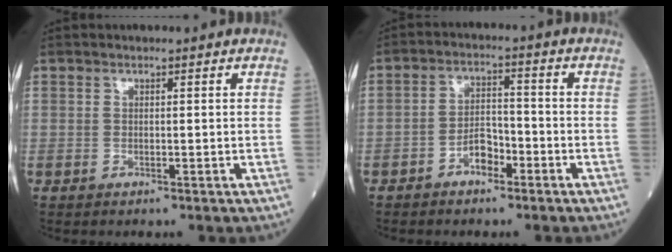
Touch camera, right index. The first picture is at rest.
{"total": 4.3, "force": [-2.5, 2.1, 2.7], "torque": [-0.047, 0.013, -0.048]}